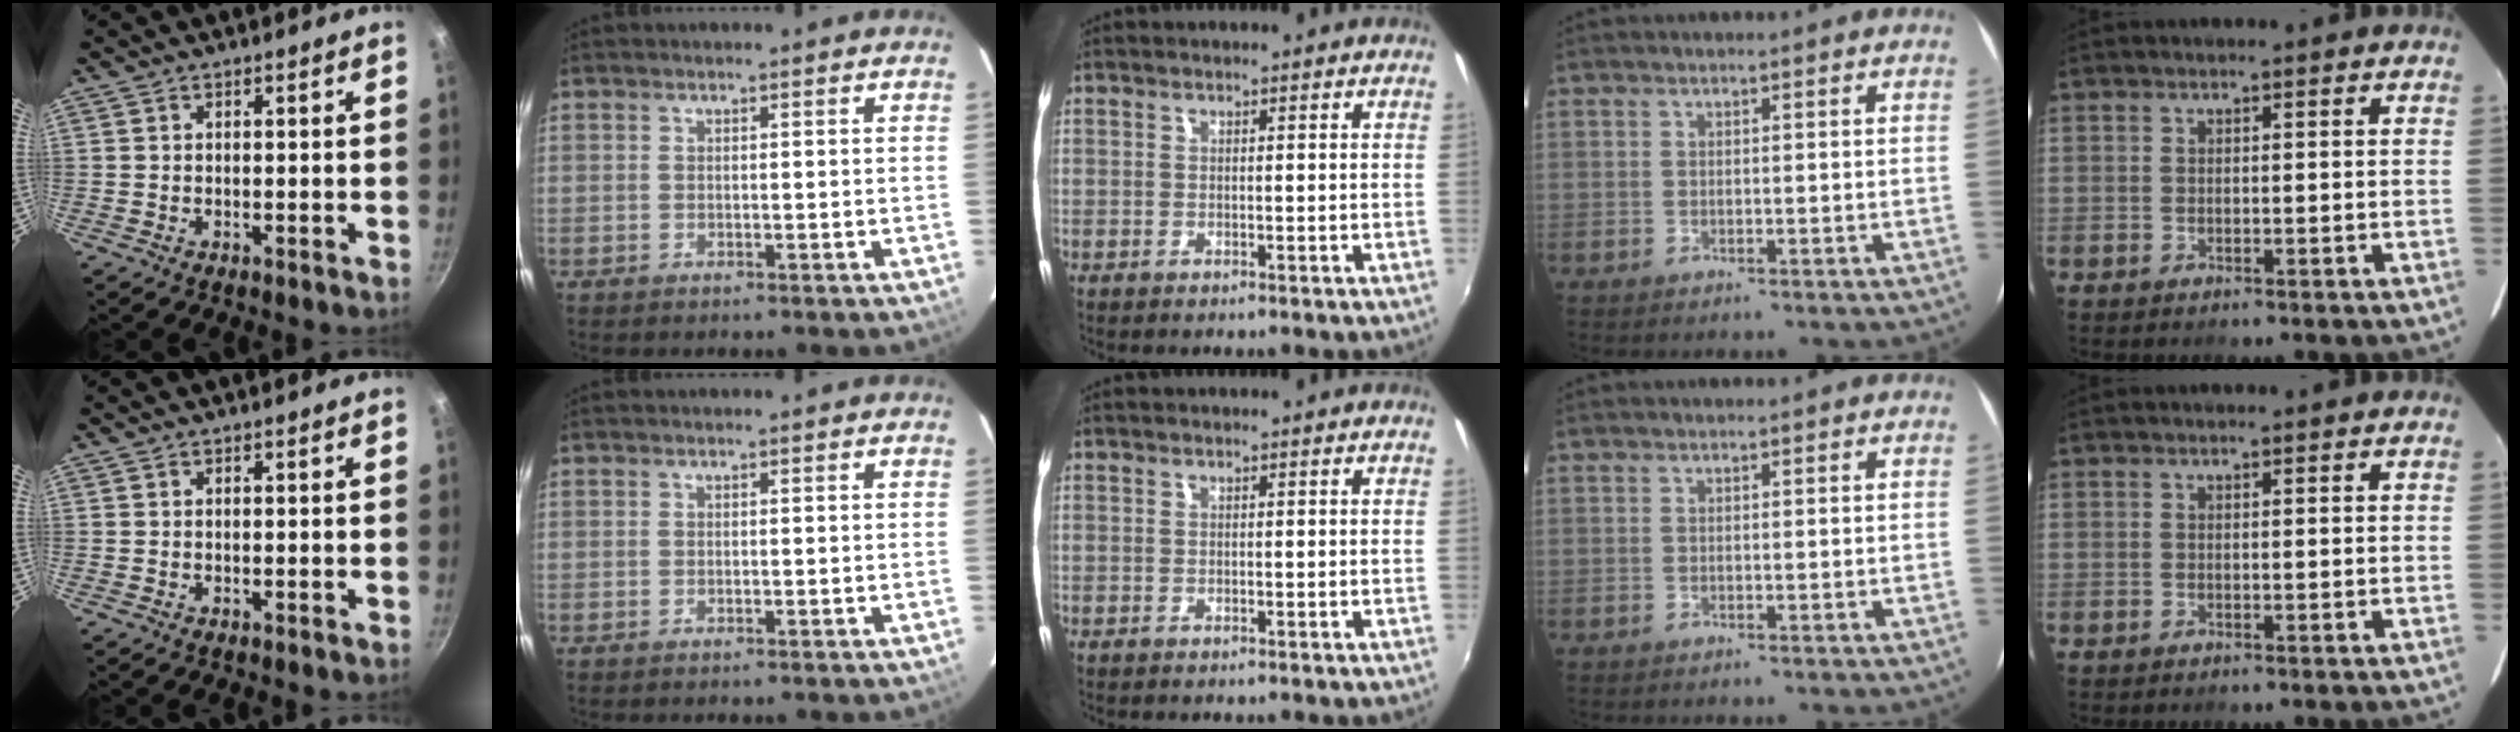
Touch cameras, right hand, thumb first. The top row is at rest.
{}